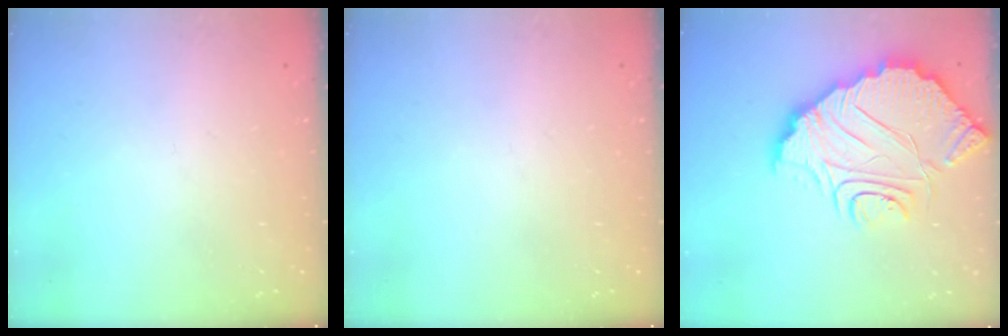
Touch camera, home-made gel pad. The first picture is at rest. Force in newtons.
{"total": 0.0}
{"total": 13.9, "press": 13.9, "slide": 1.3}